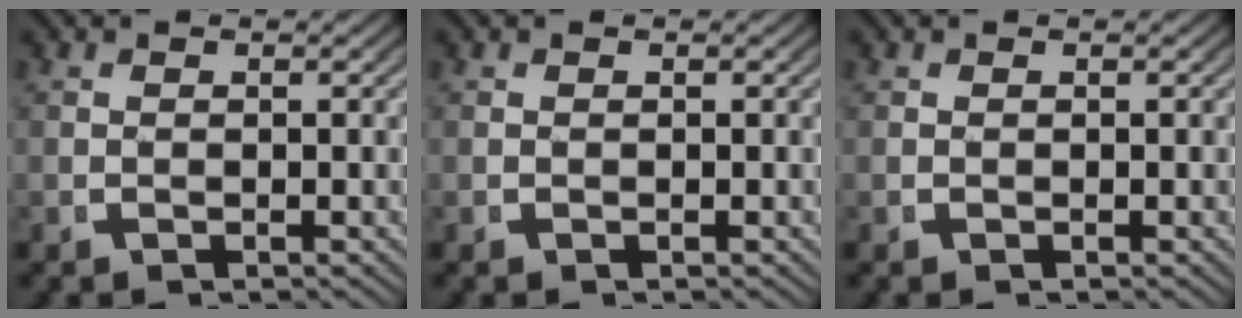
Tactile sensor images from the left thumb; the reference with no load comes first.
{"total": 0.0}
{"total": 0.0}